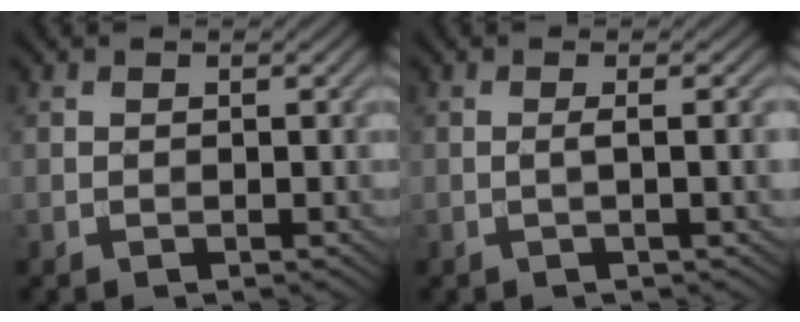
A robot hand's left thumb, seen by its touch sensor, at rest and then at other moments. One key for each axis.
{"total": 3.1, "fx": -0.2, "fy": 0.5, "fz": 3.0, "tx": -0.042, "ty": 0.007, "tz": -0.008}